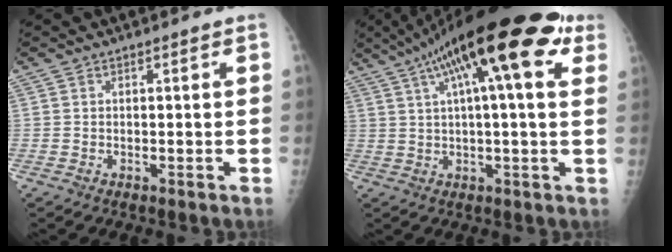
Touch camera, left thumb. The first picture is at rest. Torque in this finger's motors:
{"motor_torque": [1.44, 0.30, 1.75, -1.04, 0.55]}